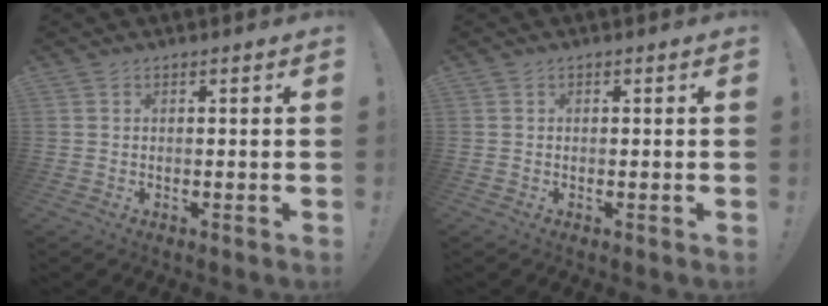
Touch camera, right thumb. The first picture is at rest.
{"total": 0.0}